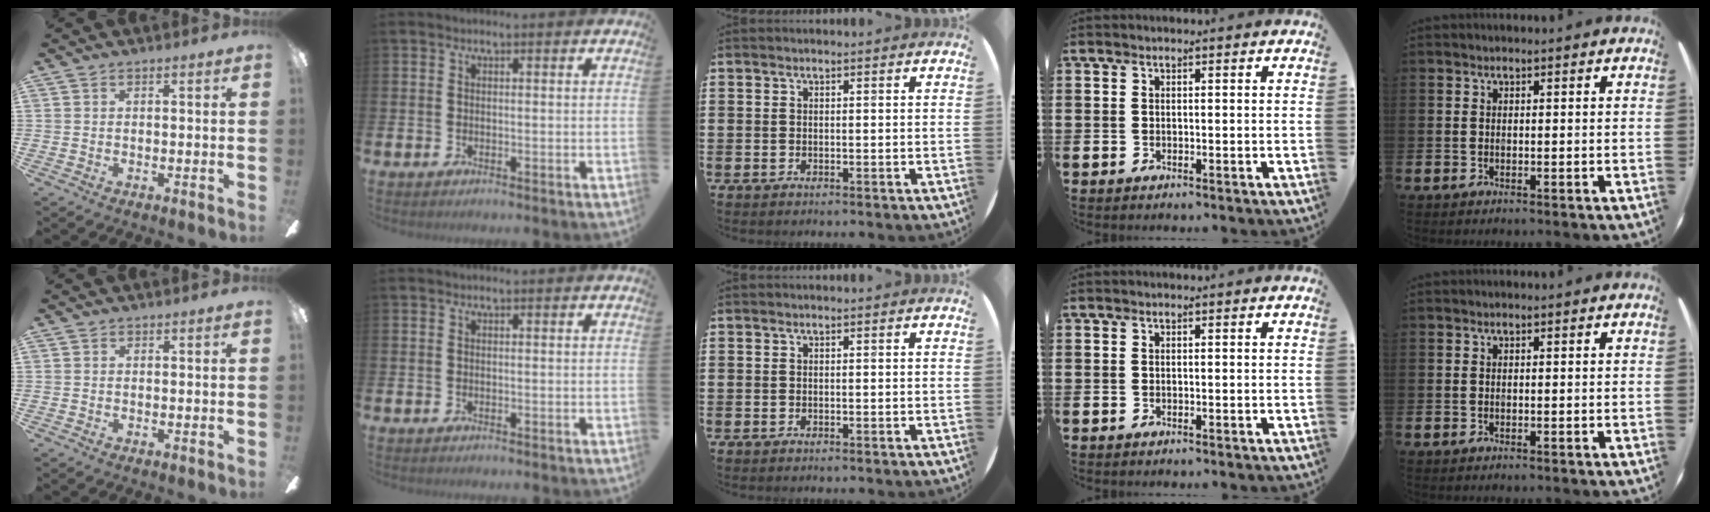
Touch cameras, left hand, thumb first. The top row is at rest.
{}